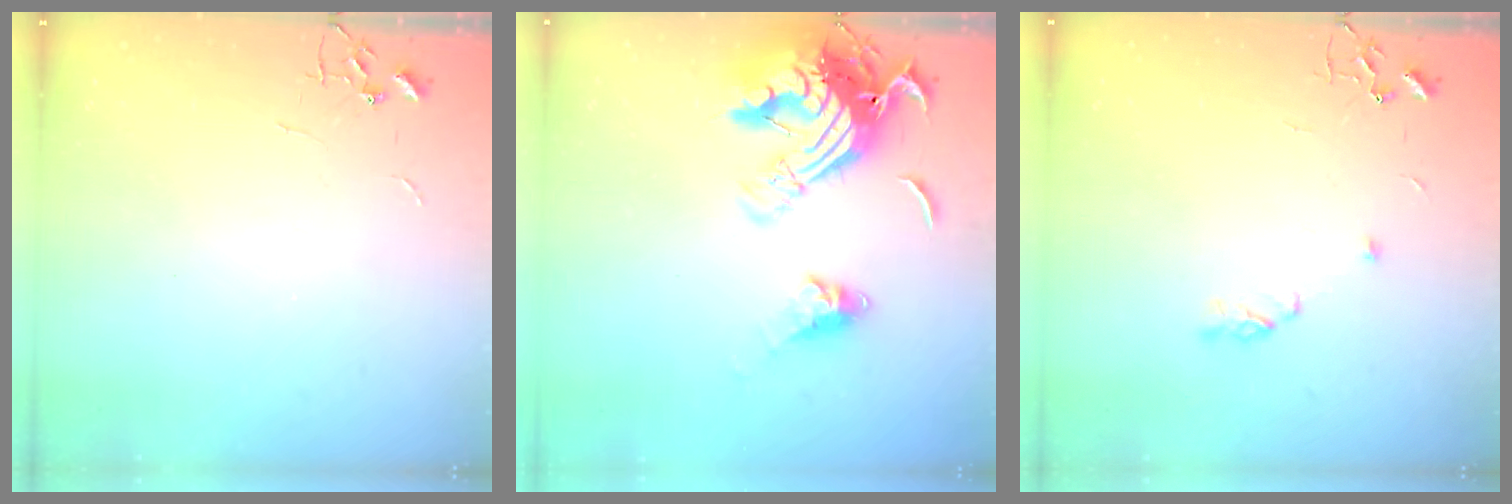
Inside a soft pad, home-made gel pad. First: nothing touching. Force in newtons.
{"total": 20.1, "press": 20.0, "slide": 2.2}
{"total": 4.2, "press": 4.1, "slide": 0.6}